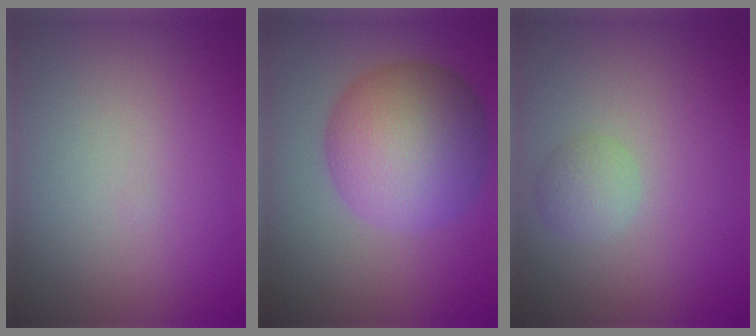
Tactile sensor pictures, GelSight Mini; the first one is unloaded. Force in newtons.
{"total": 9.8, "press": 9.8, "slide": 0.1}
{"total": 1.7, "press": 1.7, "slide": 0.1}